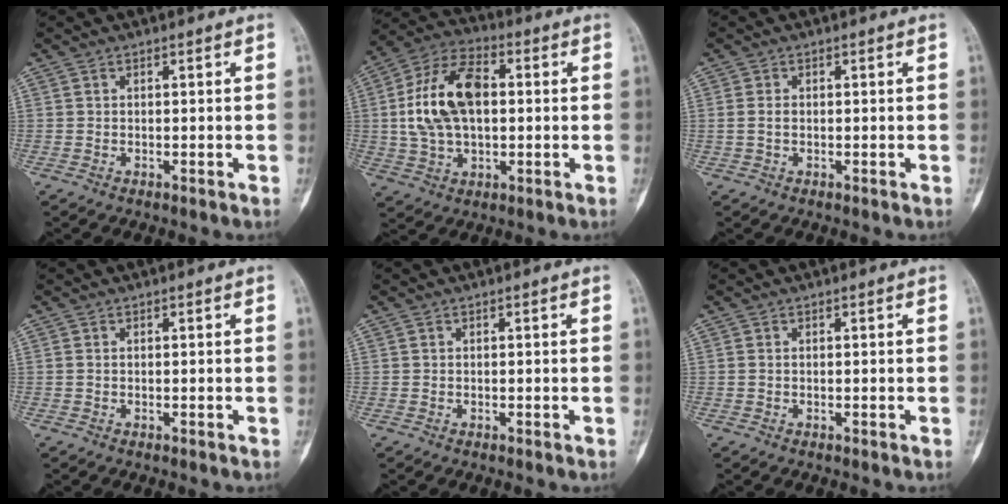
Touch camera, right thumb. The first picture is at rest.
{"total": 16.1, "force": [1.5, 9.5, 12.9], "torque": [-0.240, 0.024, 0.024]}
{"total": 1.6, "force": [-0.1, 1.0, 1.2], "torque": [-0.027, 0.001, -0.002]}
{"total": 0.0}
{"total": 0.0}
{"total": 0.0}